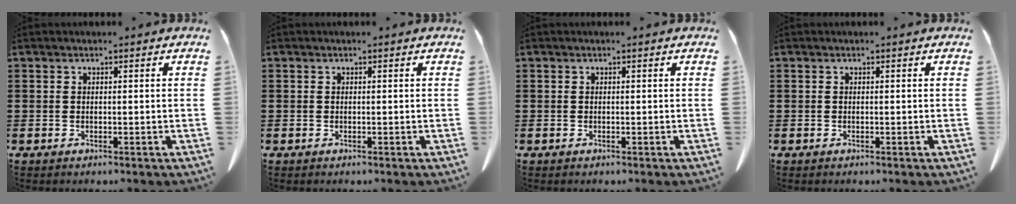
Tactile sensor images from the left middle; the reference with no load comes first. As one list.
[{"total": 0.0}, {"total": 0.0}, {"total": 0.0}]